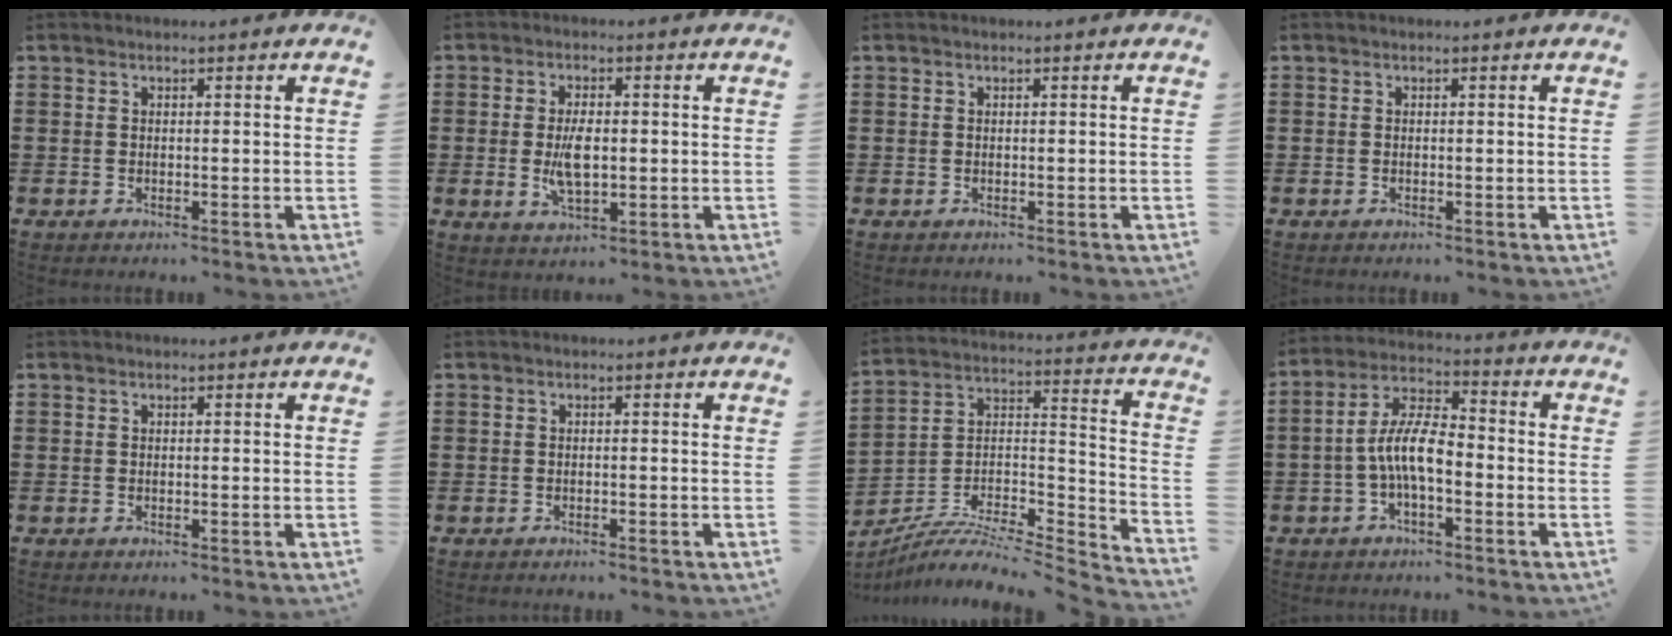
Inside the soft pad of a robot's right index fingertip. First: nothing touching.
{"total": 5.4, "force": [-0.4, 2.4, 4.8], "torque": [-0.094, -0.005, -0.011]}
{"total": 0.0}
{"total": 0.0}
{"total": 0.0}
{"total": 0.5, "force": [-0.5, 0.0, 0.1], "torque": [-0.004, -0.001, -0.010]}
{"total": 5.8, "force": [-4.9, 1.6, 2.7], "torque": [-0.050, -0.011, -0.102]}
{"total": 8.3, "force": [-2.2, 2.9, 7.5], "torque": [-0.162, -0.001, -0.046]}